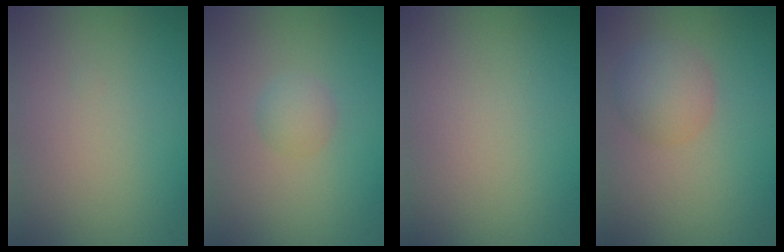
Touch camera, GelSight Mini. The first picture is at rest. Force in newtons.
{"total": 1.5, "press": 1.5, "slide": 0.1}
{"total": 0.0}
{"total": 3.4, "press": 3.4, "slide": 0.1}